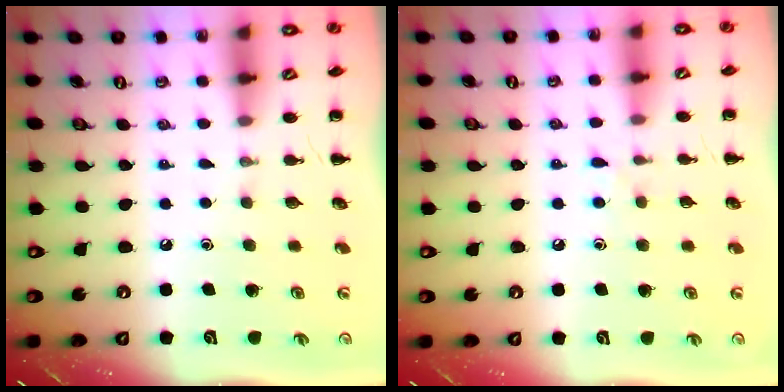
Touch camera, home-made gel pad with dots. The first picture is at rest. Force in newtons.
{"total": 4.3, "press": 3.9, "slide": 1.8}